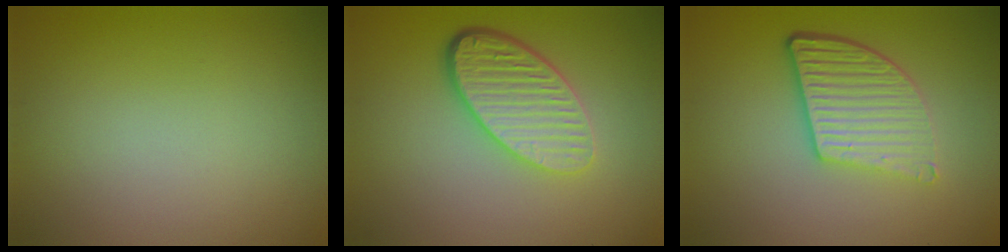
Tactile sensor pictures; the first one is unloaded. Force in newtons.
{"total": 5.3, "press": 3.8, "slide": 3.6}
{"total": 5.0, "press": 3.7, "slide": 3.4}